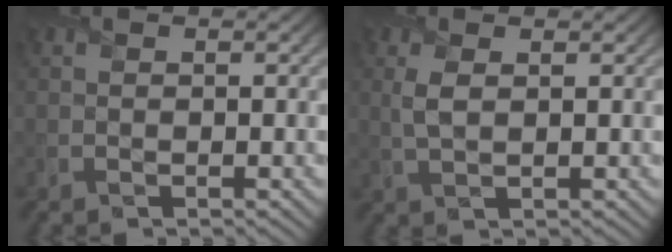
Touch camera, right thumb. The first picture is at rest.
{"total": 2.3, "force": [0.7, 1.0, 1.9], "torque": [-0.052, -0.001, 0.017]}